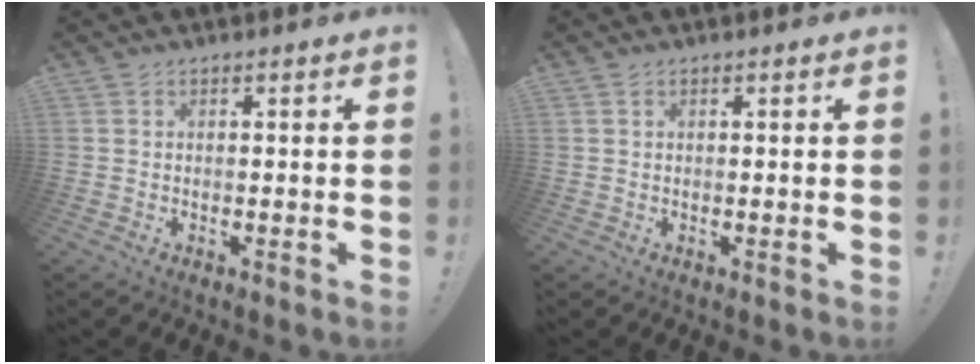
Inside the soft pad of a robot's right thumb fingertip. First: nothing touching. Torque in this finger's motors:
{"motor_torque": [0.08, -0.20, -0.28, 0.28, 0.01]}